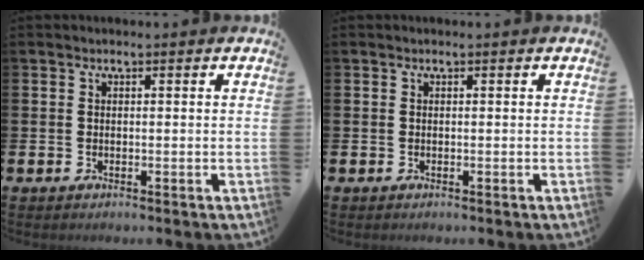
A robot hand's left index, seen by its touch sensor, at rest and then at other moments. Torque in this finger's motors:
{"motor_torque": [0.00, 0.00, 0.00, 0.01]}